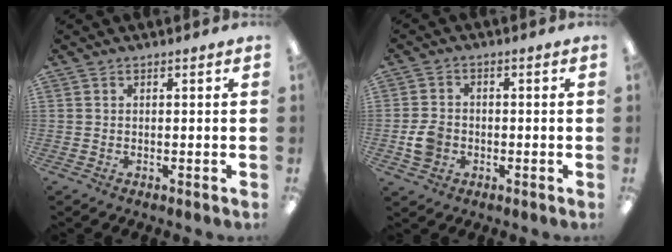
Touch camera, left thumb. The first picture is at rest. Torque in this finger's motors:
{"motor_torque": [-0.16, 0.28, 0.24, -0.21, 0.03]}